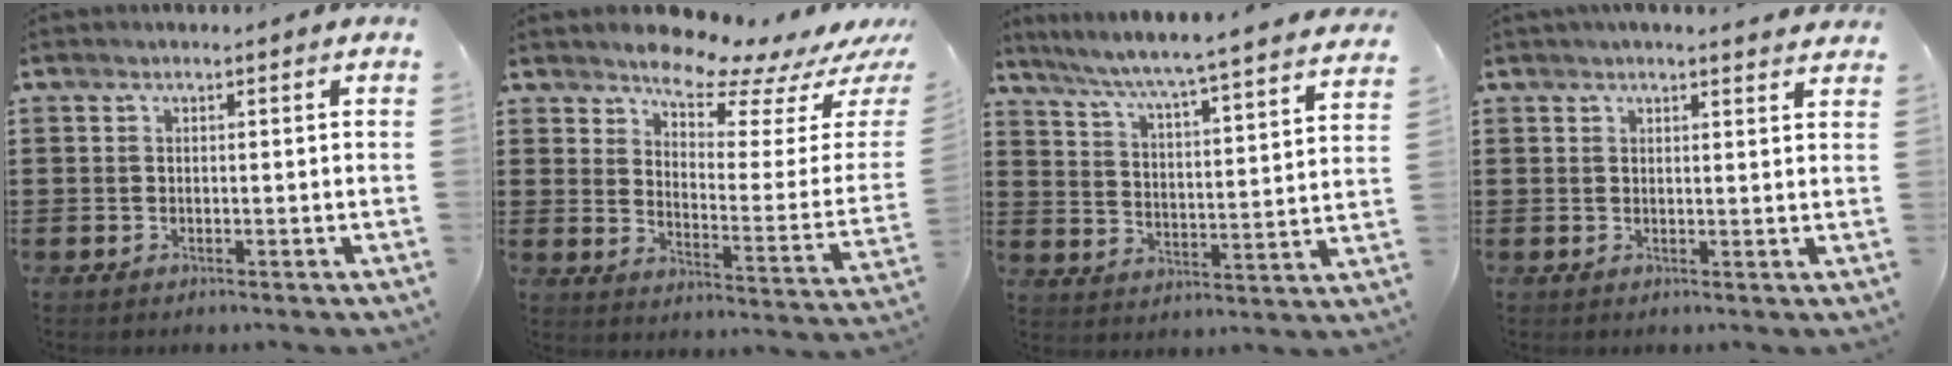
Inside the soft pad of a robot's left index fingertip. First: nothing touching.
{"total": 8.6, "force": [8.0, 1.4, 2.8], "torque": [-0.062, -0.068, 0.141]}
{"total": 5.1, "force": [4.6, -1.1, 1.9], "torque": [-0.060, -0.049, 0.069]}
{"total": 2.1, "force": [2.1, 0.1, 0.4], "torque": [-0.011, -0.003, 0.040]}